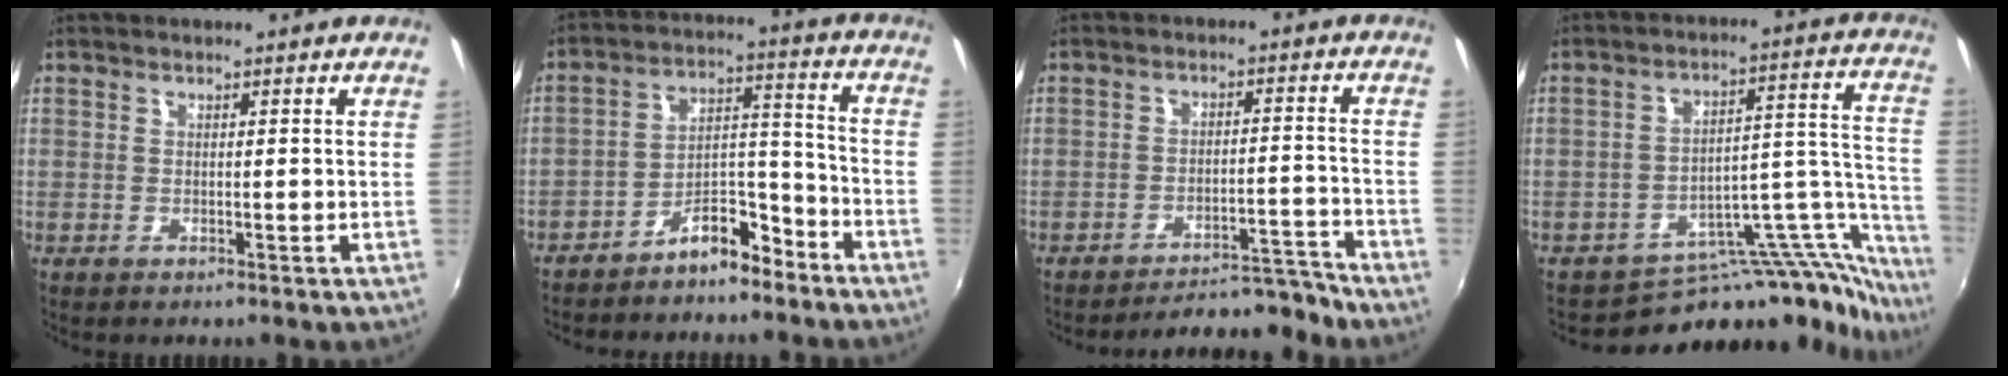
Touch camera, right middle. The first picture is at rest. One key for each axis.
{"total": 8.7, "fx": -7.1, "fy": 3.2, "fz": 3.8, "tx": -0.065, "ty": 0.049, "tz": -0.108}
{"total": 10.3, "fx": -10.2, "fy": 0.6, "fz": 1.6, "tx": -0.033, "ty": 0.026, "tz": -0.137}
{"total": 18.2, "fx": -16.6, "fy": 6.0, "fz": 4.4, "tx": -0.036, "ty": 0.058, "tz": -0.239}